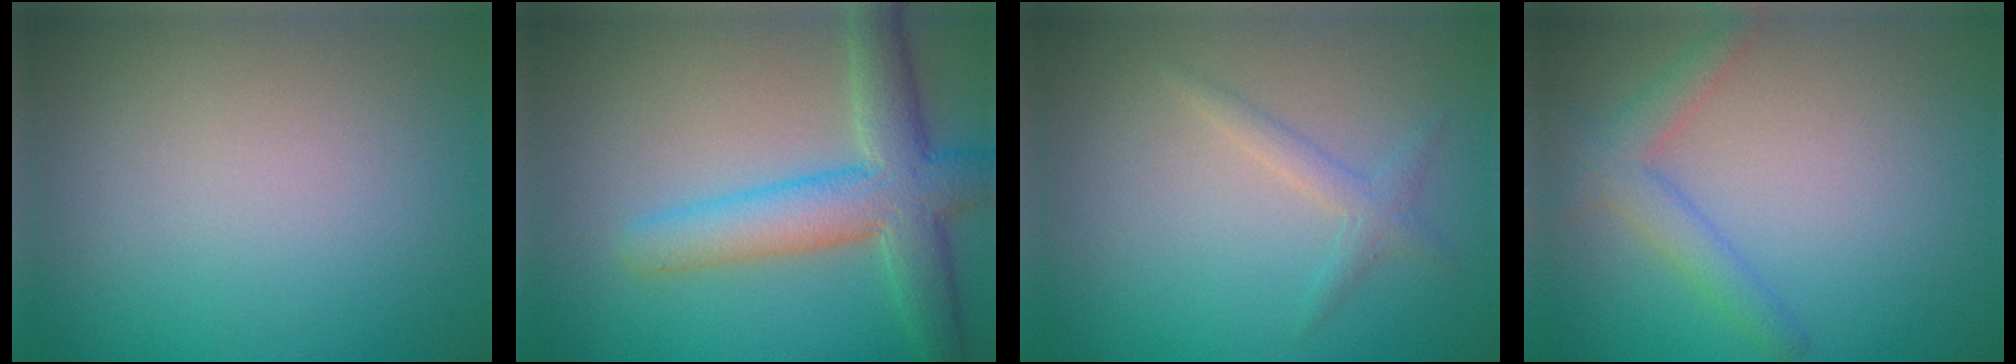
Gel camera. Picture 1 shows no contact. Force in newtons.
{"total": 6.5, "press": 6.5, "slide": 0.2}
{"total": 1.5, "press": 1.5, "slide": 0.1}
{"total": 2.5, "press": 2.5, "slide": 0.3}